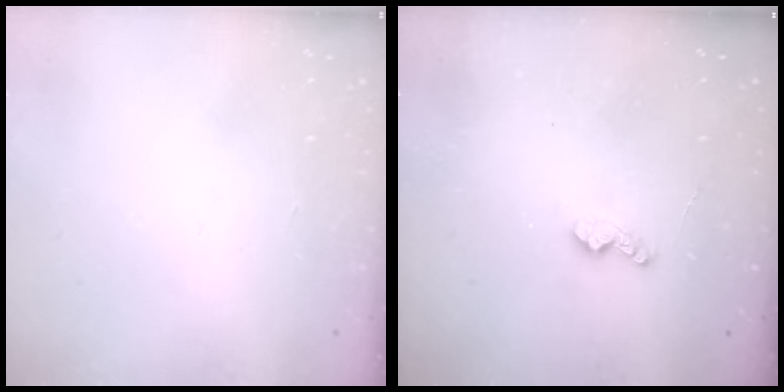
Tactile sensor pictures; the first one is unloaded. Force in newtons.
{"total": 5.9, "press": 5.9, "slide": 0.5}